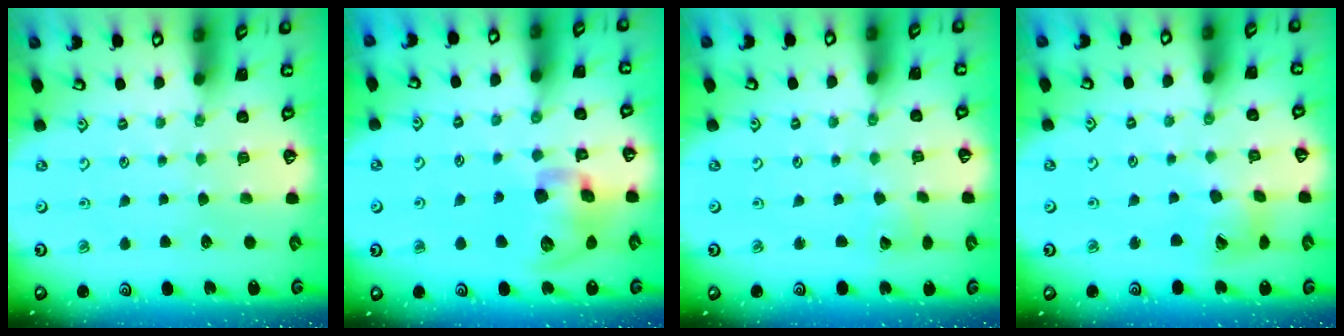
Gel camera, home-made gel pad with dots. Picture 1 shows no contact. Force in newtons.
{"total": 13.9, "press": 13.8, "slide": 2.0}
{"total": 2.8, "press": 2.8, "slide": 0.0}
{"total": 10.3, "press": 10.2, "slide": 1.4}